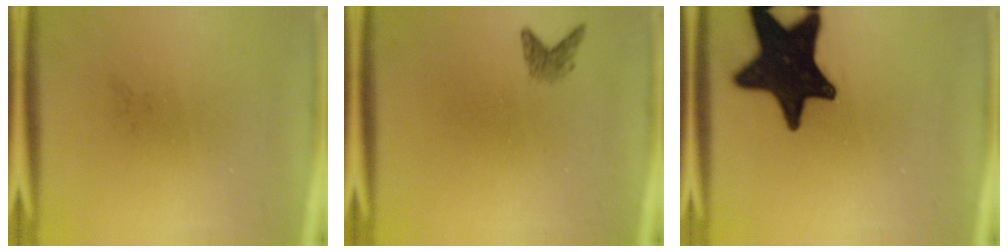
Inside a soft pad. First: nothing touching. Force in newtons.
{"total": 1.5}
{"total": 19.9}